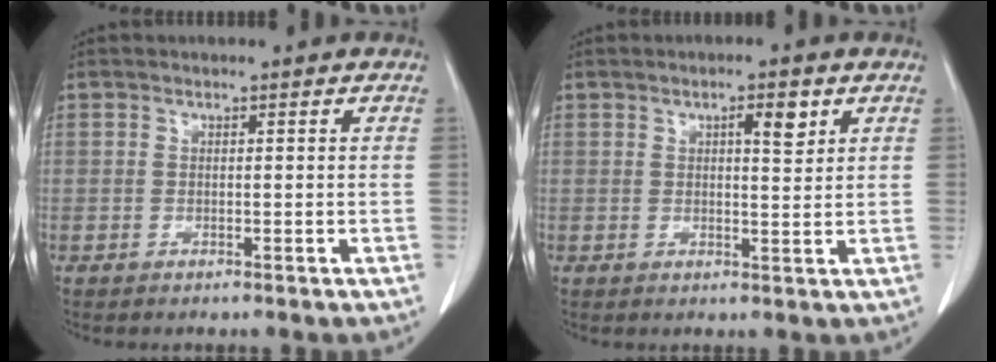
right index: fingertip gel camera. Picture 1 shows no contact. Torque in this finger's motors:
{"motor_torque": [0.24, 0.24, 0.05, 0.04]}